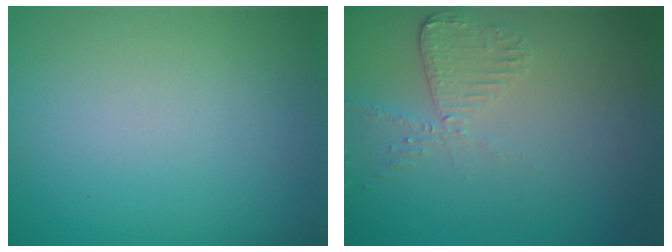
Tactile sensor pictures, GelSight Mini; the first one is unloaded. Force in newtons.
{"total": 2.0, "press": 1.9, "slide": 0.6}